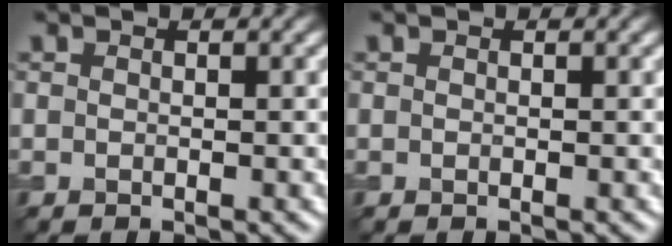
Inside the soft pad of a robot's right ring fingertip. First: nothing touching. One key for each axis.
{"total": 0.0}